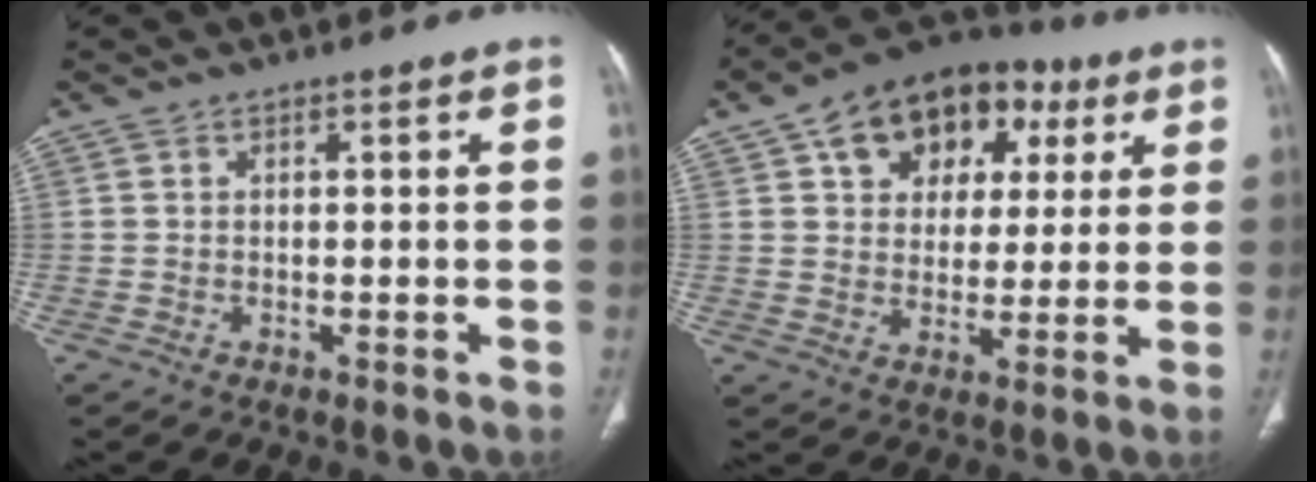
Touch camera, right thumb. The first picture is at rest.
{"total": 17.4, "force": [7.5, 12.3, 9.9], "torque": [-0.100, 0.011, 0.113]}